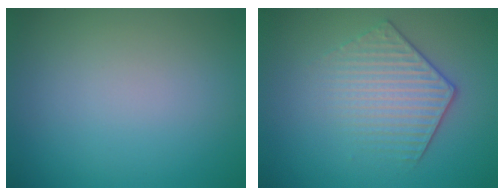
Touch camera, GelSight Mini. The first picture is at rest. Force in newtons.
{"total": 3.9, "press": 3.4, "slide": 1.8}